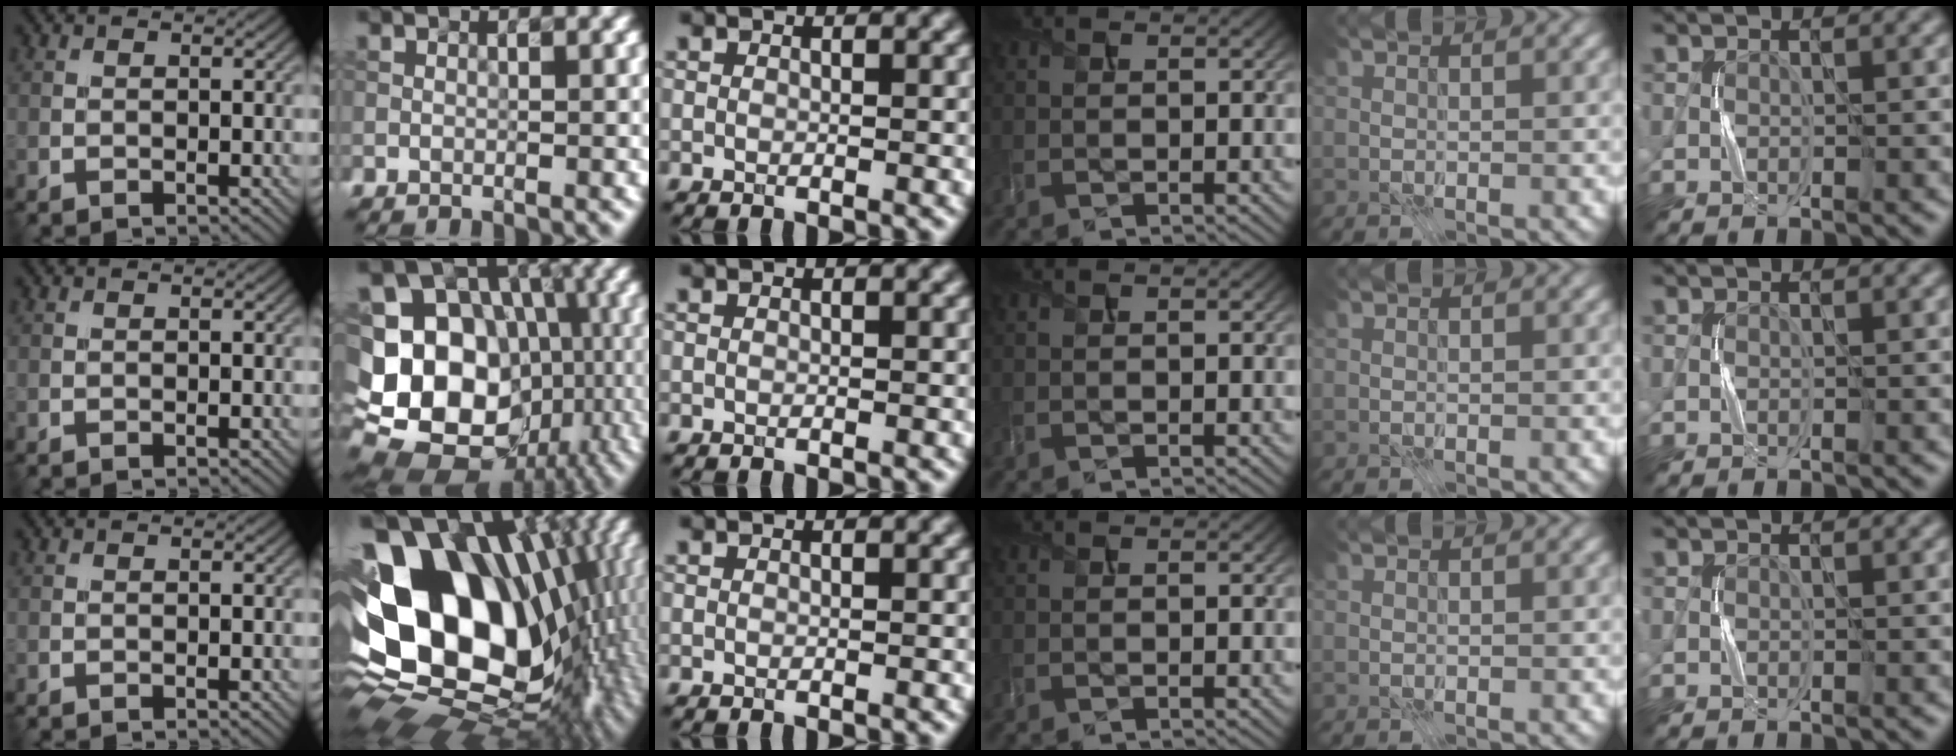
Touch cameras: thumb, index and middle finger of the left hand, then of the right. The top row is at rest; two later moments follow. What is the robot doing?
{"motion": "press", "object": "joystick"}